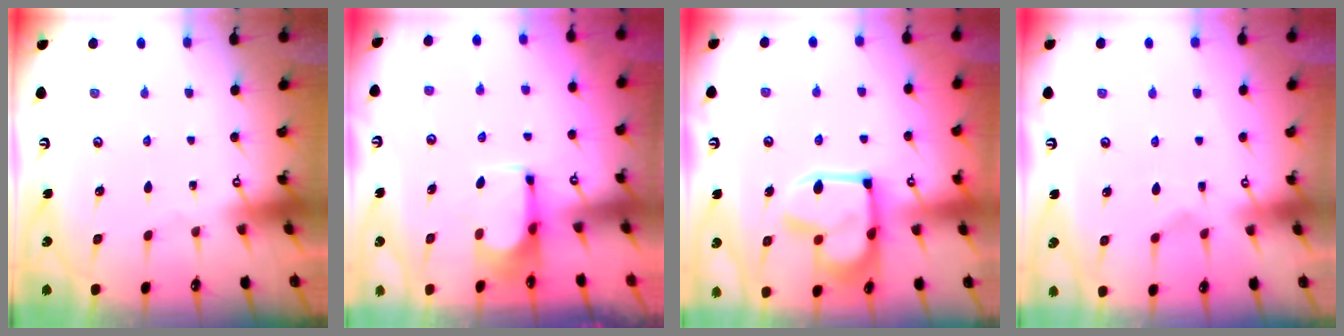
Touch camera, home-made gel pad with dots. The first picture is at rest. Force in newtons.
{"total": 0.0}
{"total": 16.4, "press": 16.4, "slide": 1.2}
{"total": 2.7, "press": 2.4, "slide": 1.2}